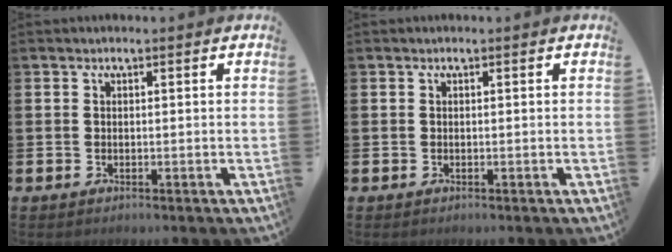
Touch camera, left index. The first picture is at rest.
{"total": 0.0}